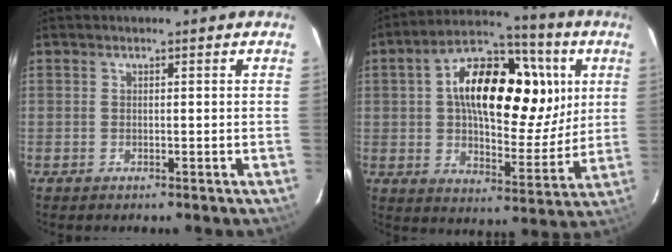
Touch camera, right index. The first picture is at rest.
{"total": 21.5, "force": [5.6, 11.4, 17.3], "torque": [-0.291, 0.034, 0.084]}